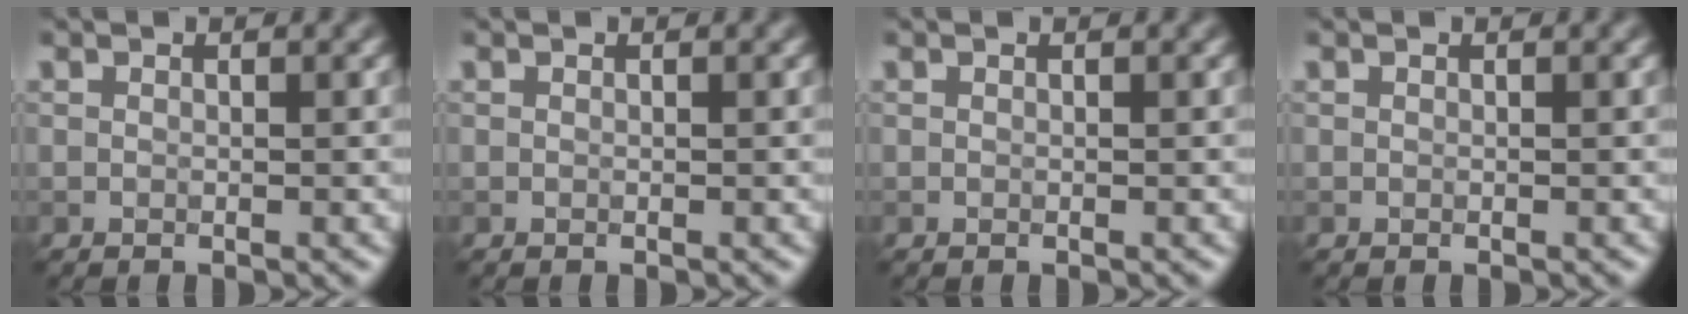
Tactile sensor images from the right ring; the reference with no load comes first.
{"total": 0.0}
{"total": 0.0}
{"total": 0.0}